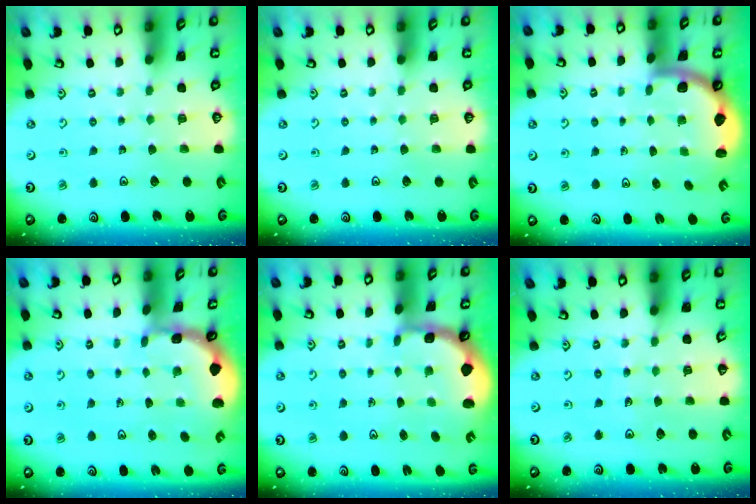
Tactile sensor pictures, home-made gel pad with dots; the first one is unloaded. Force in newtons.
{"total": 0.0}
{"total": 1.8, "press": 1.8, "slide": 0.1}
{"total": 1.2, "press": 1.2, "slide": 0.1}
{"total": 1.8, "press": 1.8, "slide": 0.5}
{"total": 5.4, "press": 5.4, "slide": 0.6}